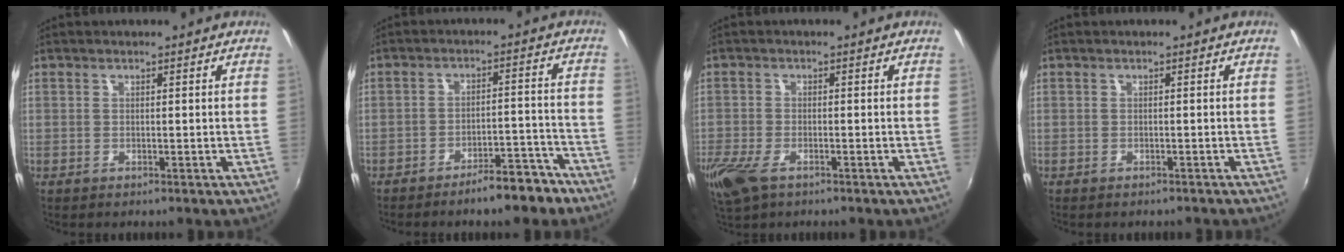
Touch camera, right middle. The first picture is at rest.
{"total": 7.7, "force": [-6.3, 2.0, 4.0], "torque": [-0.060, 0.023, -0.075]}
{"total": 7.6, "force": [-4.6, 3.5, 4.9], "torque": [-0.127, -0.027, -0.087]}
{"total": 1.5, "force": [-1.4, 0.4, 0.5], "torque": [-0.012, -0.007, -0.017]}